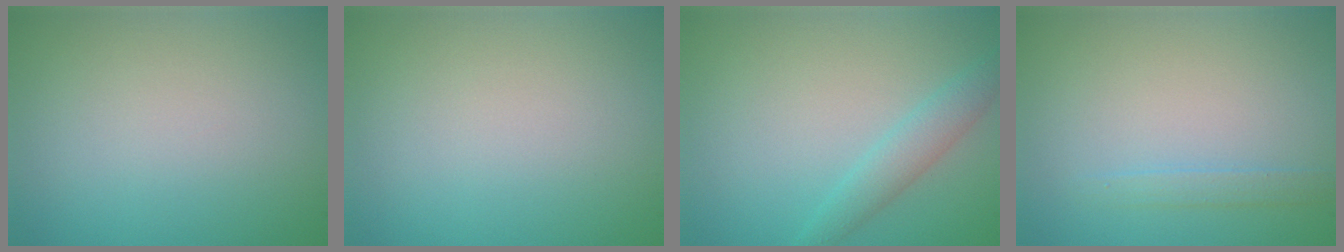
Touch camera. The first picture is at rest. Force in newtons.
{"total": 0.0}
{"total": 2.2, "press": 2.2, "slide": 0.1}
{"total": 1.1, "press": 1.1, "slide": 0.0}